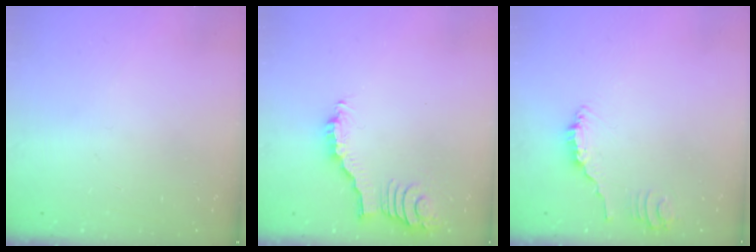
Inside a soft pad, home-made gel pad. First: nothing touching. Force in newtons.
{"total": 3.0, "press": 3.0, "slide": 0.4}
{"total": 2.4, "press": 2.4, "slide": 0.1}